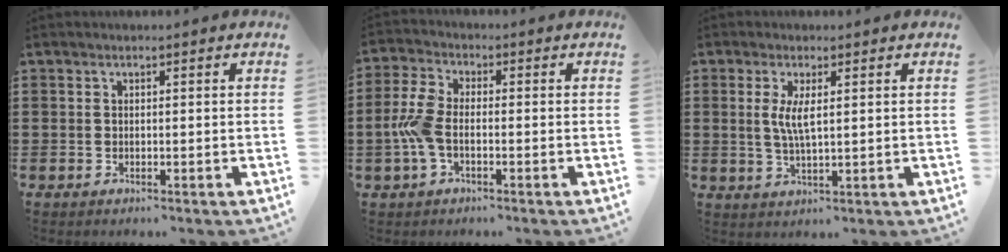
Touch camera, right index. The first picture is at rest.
{"total": 6.0, "force": [-1.3, 2.9, 5.1], "torque": [-0.130, -0.005, -0.032]}
{"total": 4.0, "force": [0.9, 0.9, 3.8], "torque": [-0.078, 0.002, 0.014]}